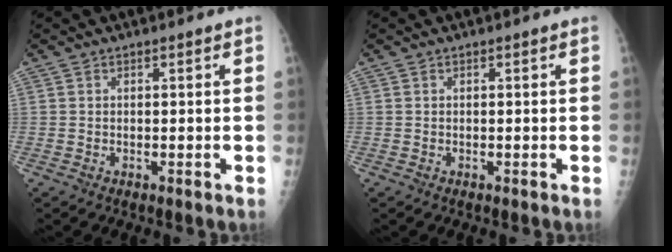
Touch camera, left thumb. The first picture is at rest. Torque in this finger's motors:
{"motor_torque": [0.01, 0.01, -0.06, -0.06, 0.00]}